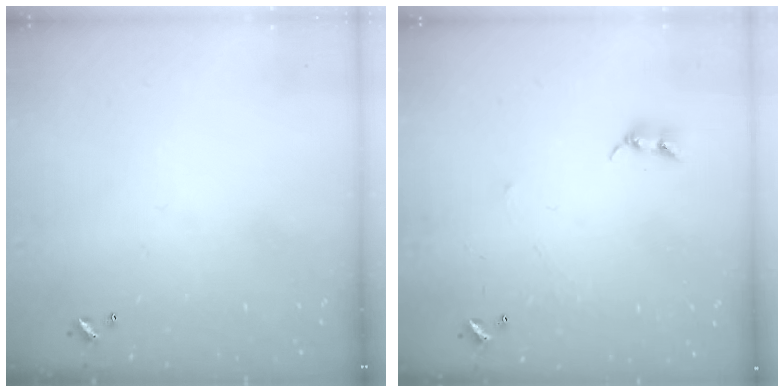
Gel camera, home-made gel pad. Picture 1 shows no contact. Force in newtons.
{"total": 2.4, "press": 2.4, "slide": 0.2}